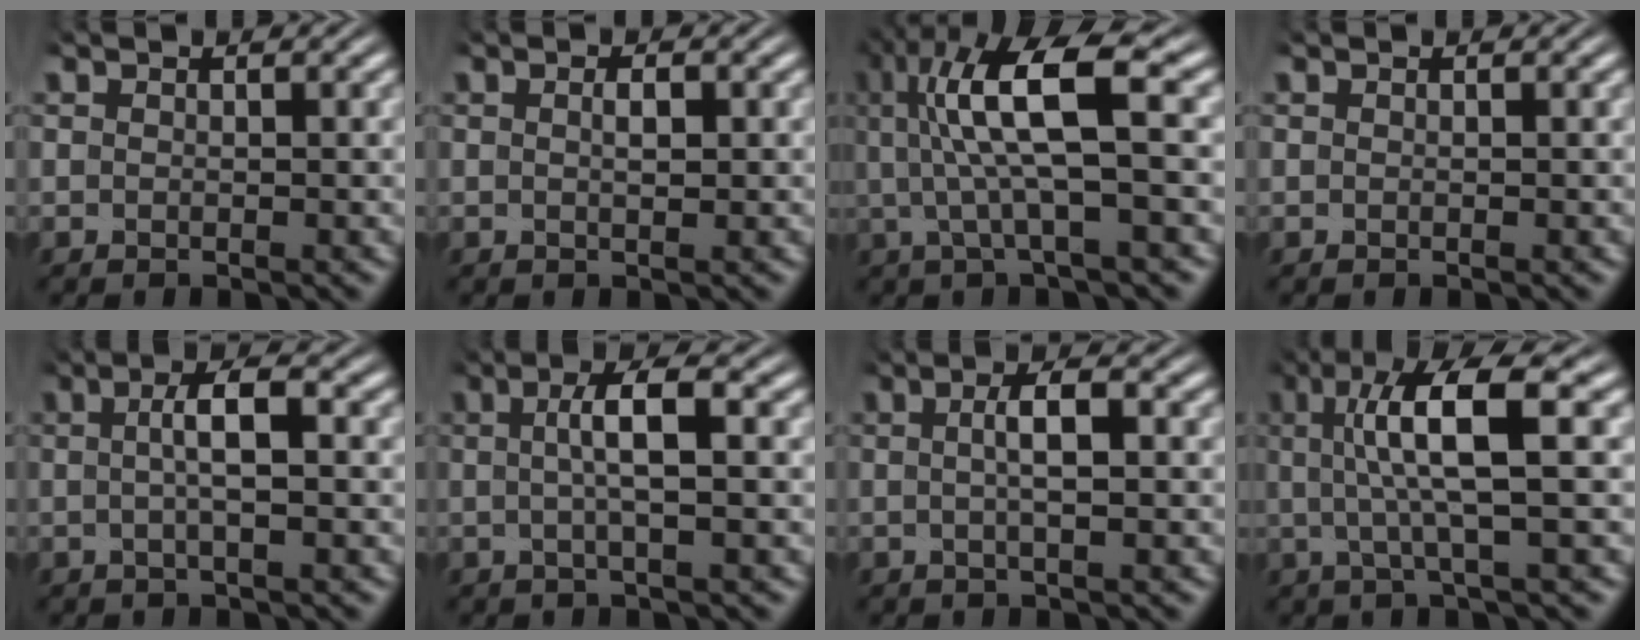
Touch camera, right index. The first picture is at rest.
{"total": 1.5, "force": [-0.1, 0.5, 1.4], "torque": [-0.018, -0.002, -0.003]}
{"total": 8.2, "force": [1.7, 2.8, 7.5], "torque": [-0.145, 0.011, 0.022]}
{"total": 0.0}
{"total": 3.8, "force": [0.0, 1.0, 3.7], "torque": [-0.065, 0.010, -0.008]}
{"total": 4.3, "force": [0.2, 1.0, 4.1], "torque": [-0.077, 0.010, -0.003]}
{"total": 3.3, "force": [0.1, 0.9, 3.2], "torque": [-0.055, 0.009, -0.006]}
{"total": 9.2, "force": [2.7, 2.9, 8.3], "torque": [-0.149, 0.015, 0.031]}